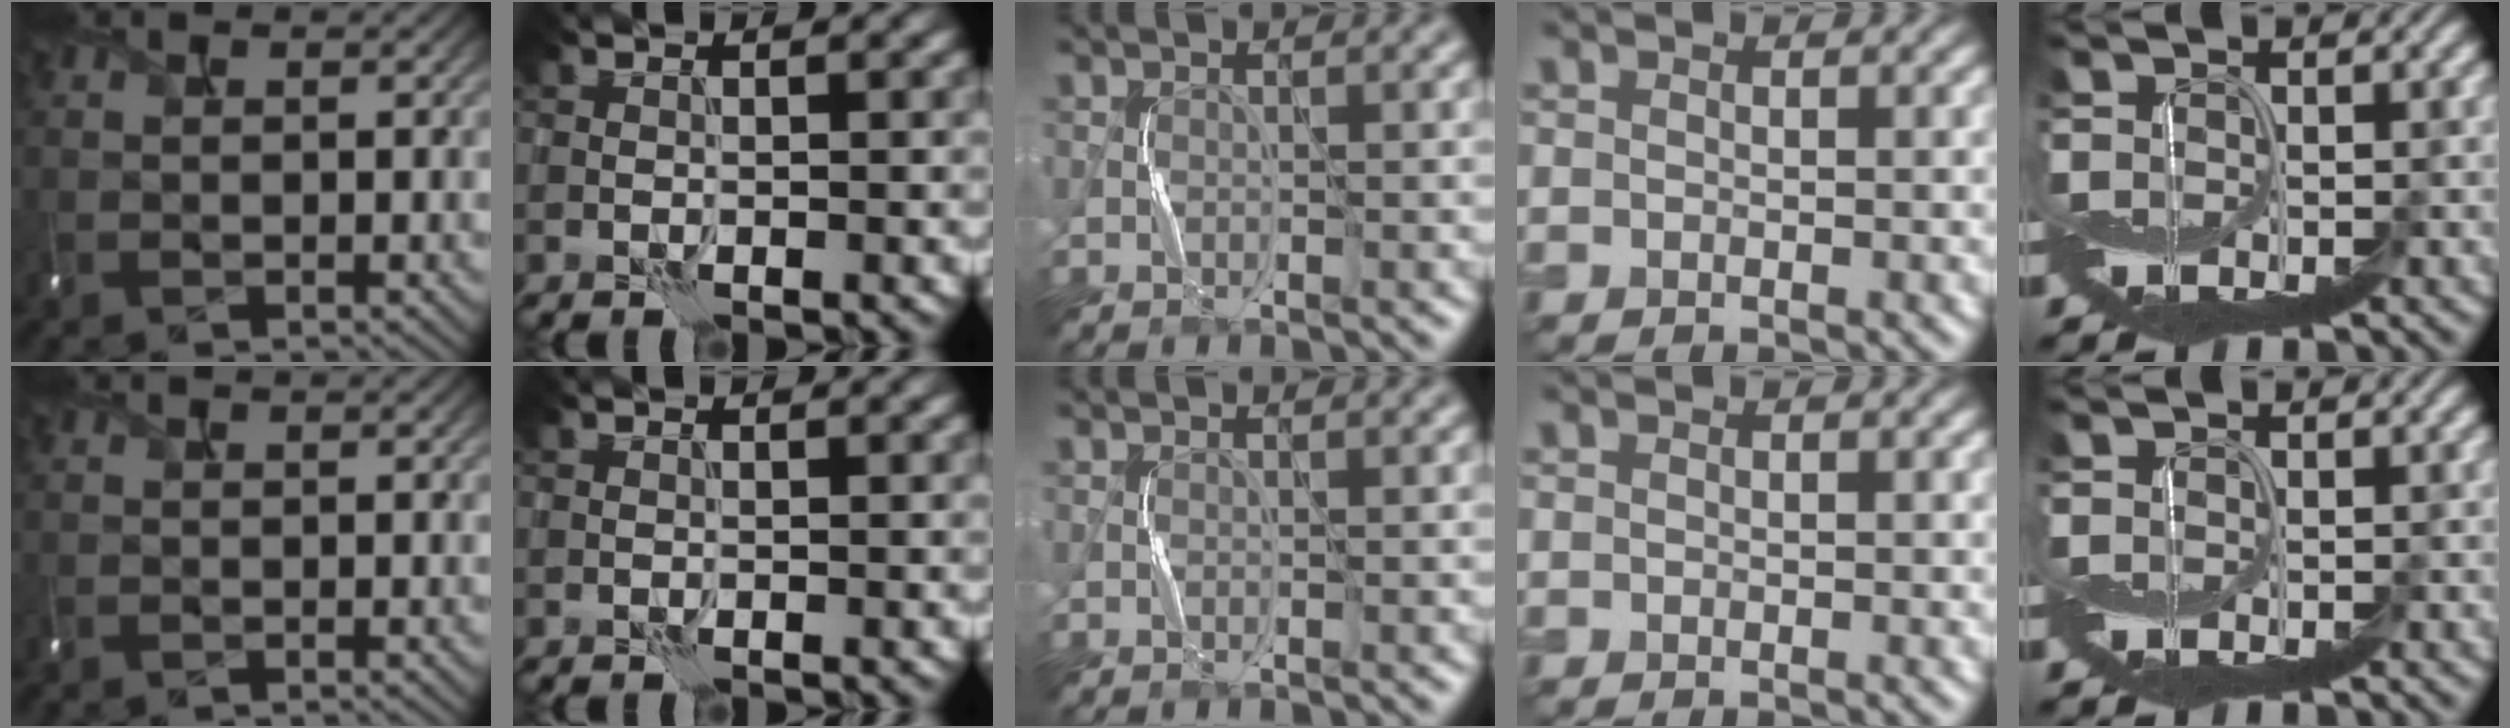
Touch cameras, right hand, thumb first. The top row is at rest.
{}